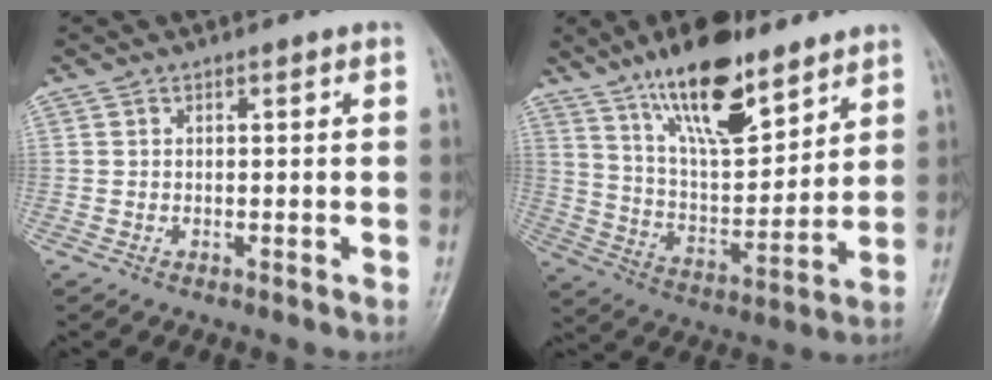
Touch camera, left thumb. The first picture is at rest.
{"total": 18.2, "force": [12.2, 6.8, 11.7], "torque": [-0.161, -0.066, 0.219]}